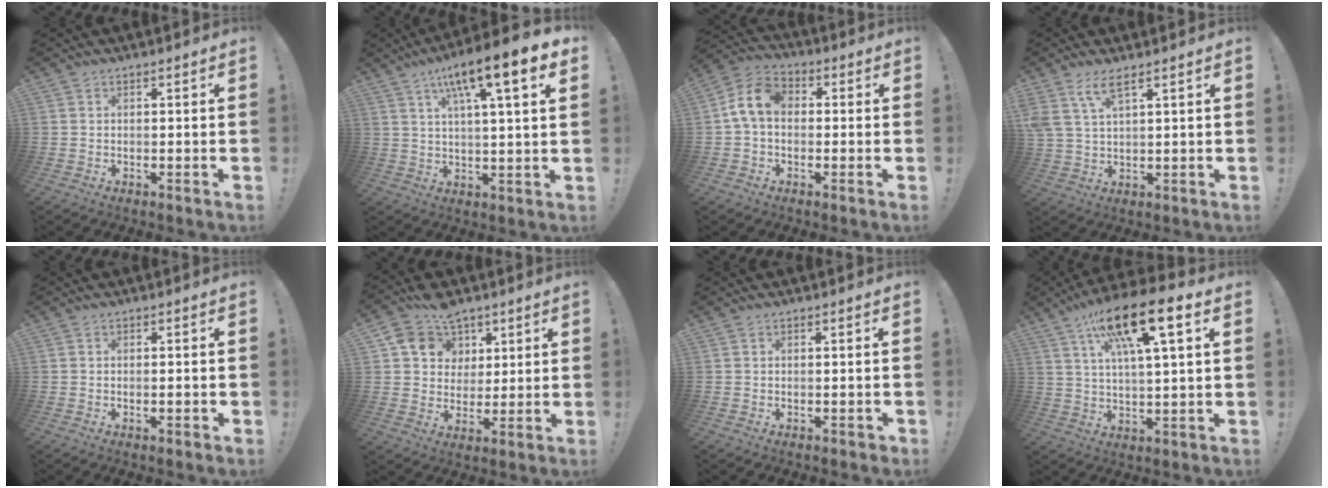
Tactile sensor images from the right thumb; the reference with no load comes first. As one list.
[{"total": 12.4, "force": [6.0, 1.3, 10.7], "torque": [-0.179, -0.025, 0.088]}, {"total": 9.9, "force": [0.7, 6.7, 7.2], "torque": [-0.139, 0.017, 0.020]}, {"total": 6.5, "force": [4.2, 1.6, 4.6], "torque": [-0.099, -0.011, 0.082]}, {"total": 1.1, "force": [-0.5, 0.2, 1.0], "torque": [-0.021, 0.004, -0.007]}, {"total": 11.8, "force": [6.2, 9.3, 3.8], "torque": [-0.054, -0.037, 0.122]}, {"total": 0.8, "force": [-0.2, 0.6, 0.5], "torque": [-0.014, 0.006, -0.001]}, {"total": 16.7, "force": [8.0, 4.4, 14.0], "torque": [-0.229, -0.030, 0.121]}]